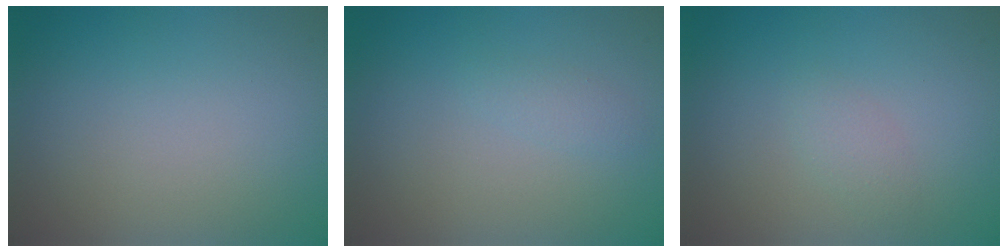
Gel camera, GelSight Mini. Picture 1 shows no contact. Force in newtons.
{"total": 0.8, "press": 0.8, "slide": 0.1}
{"total": 1.2, "press": 1.2, "slide": 0.1}